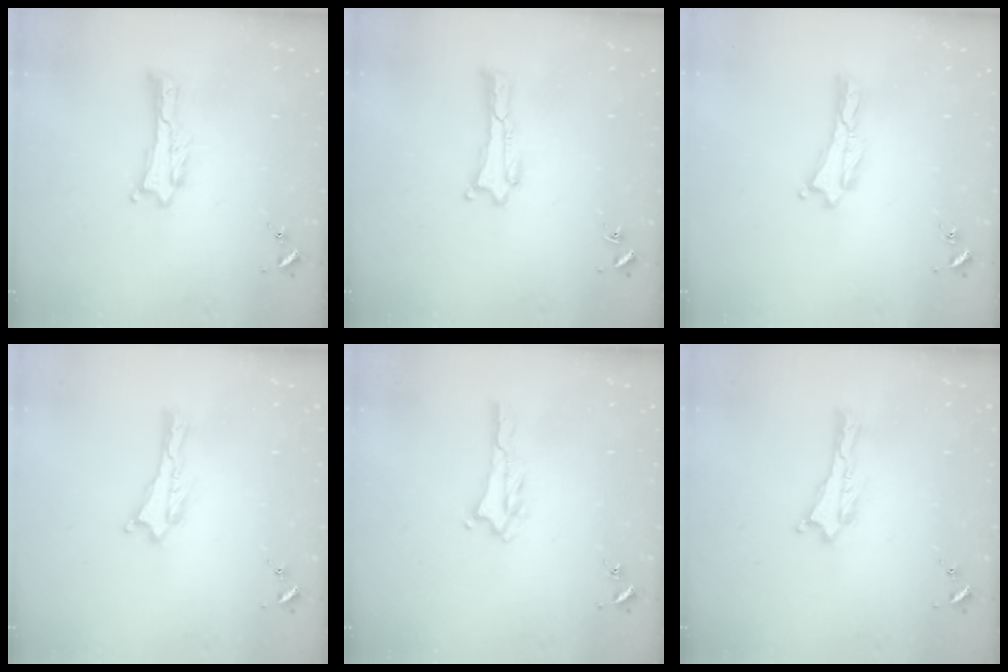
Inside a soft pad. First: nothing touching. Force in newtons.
{"total": 0.0}
{"total": 0.0}
{"total": 0.0}
{"total": 2.1, "press": 2.1, "slide": 0.3}
{"total": 0.0}